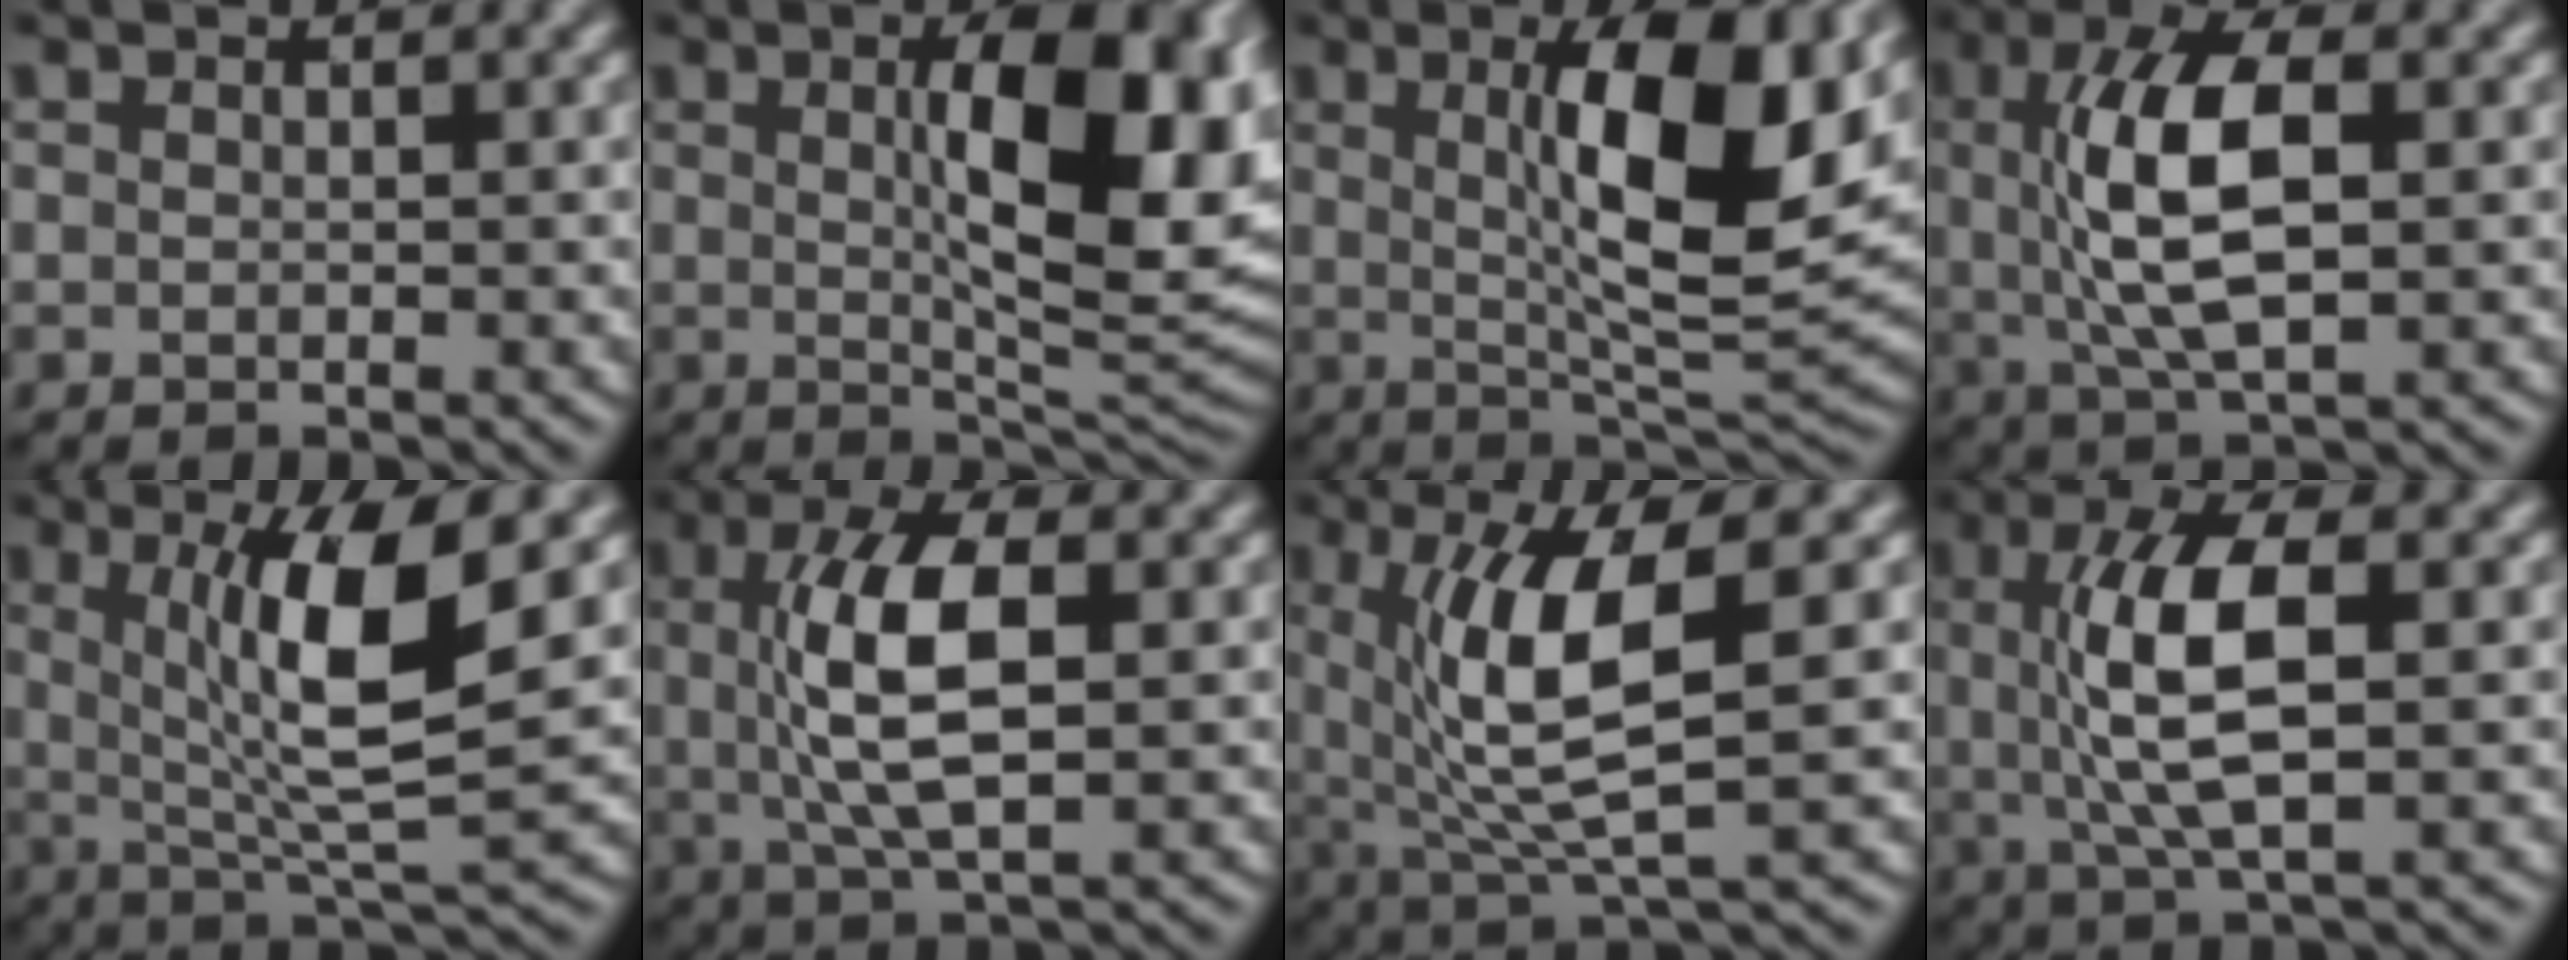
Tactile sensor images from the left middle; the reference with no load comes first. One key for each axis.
{"total": 11.8, "fx": 1.7, "fy": 3.7, "fz": 11.1, "tx": -0.149, "ty": 0.000, "tz": 0.034}
{"total": 10.8, "fx": 2.2, "fy": 2.9, "fz": 10.2, "tx": -0.162, "ty": -0.003, "tz": 0.045}
{"total": 7.7, "fx": 0.5, "fy": 2.9, "fz": 7.1, "tx": -0.146, "ty": 0.002, "tz": 0.014}
{"total": 8.9, "fx": 1.5, "fy": 1.9, "fz": 8.5, "tx": -0.150, "ty": -0.014, "tz": 0.038}
{"total": 6.9, "fx": 0.3, "fy": 2.4, "fz": 6.4, "tx": -0.137, "ty": 0.001, "tz": 0.010}
{"total": 8.4, "fx": 1.1, "fy": 2.2, "fz": 8.0, "tx": -0.159, "ty": -0.009, "tz": 0.031}
{"total": 7.1, "fx": 0.3, "fy": 2.2, "fz": 6.7, "tx": -0.140, "ty": -0.001, "tz": 0.013}